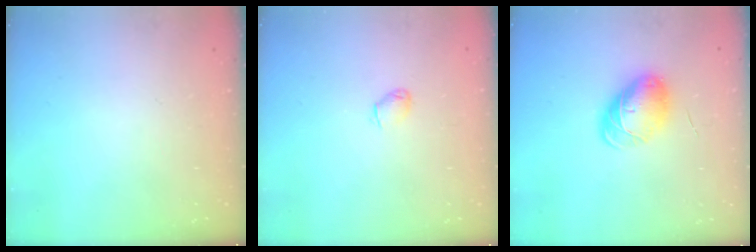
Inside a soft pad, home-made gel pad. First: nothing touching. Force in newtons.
{"total": 2.0, "press": 2.0, "slide": 0.4}
{"total": 8.6, "press": 8.5, "slide": 1.5}